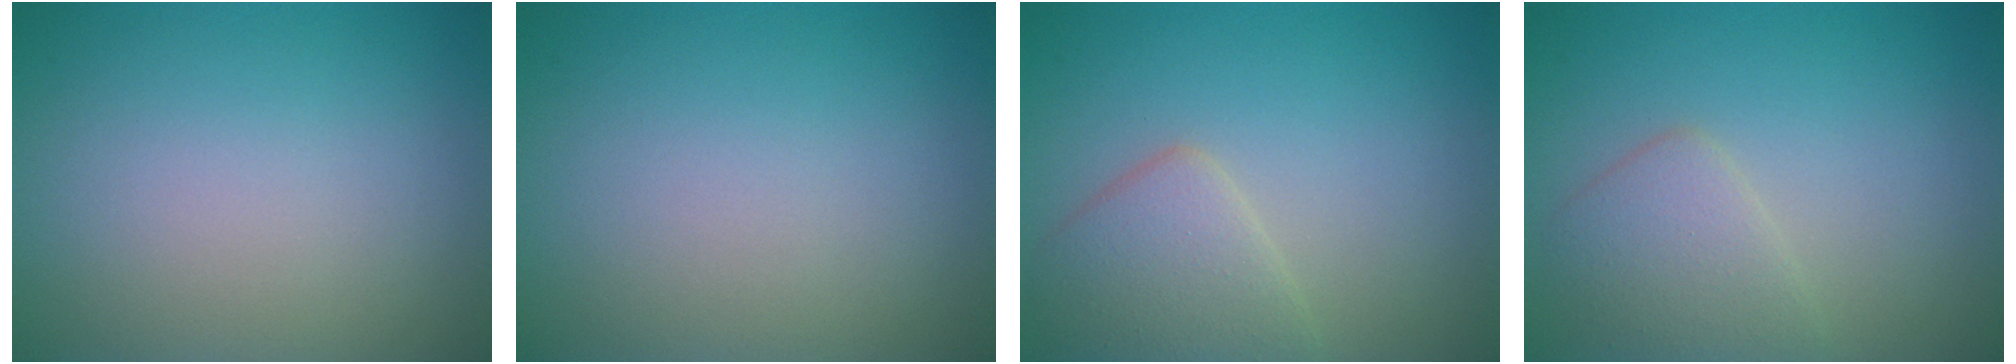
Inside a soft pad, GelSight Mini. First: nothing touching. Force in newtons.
{"total": 0.0}
{"total": 3.4, "press": 3.4, "slide": 0.4}
{"total": 2.8, "press": 2.8, "slide": 0.2}